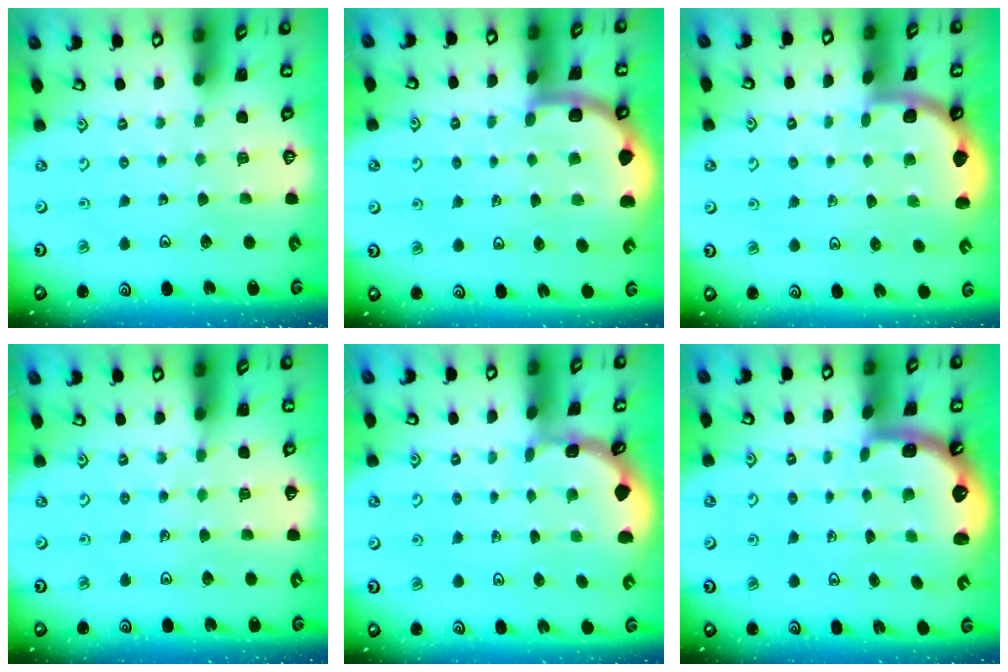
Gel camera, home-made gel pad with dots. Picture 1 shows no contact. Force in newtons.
{"total": 4.9, "press": 4.2, "slide": 2.4}
{"total": 2.2, "press": 2.2, "slide": 0.1}
{"total": 5.1, "press": 5.1, "slide": 0.7}
{"total": 1.5, "press": 1.5, "slide": 0.2}
{"total": 1.9, "press": 1.7, "slide": 0.6}